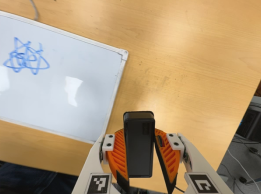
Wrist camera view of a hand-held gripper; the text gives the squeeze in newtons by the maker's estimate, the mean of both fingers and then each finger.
{"total": 6.3, "left": 5.1, "right": 7.5}